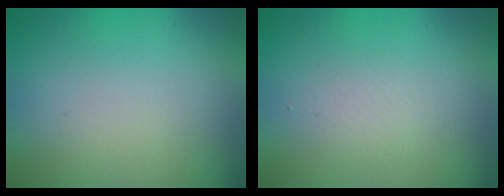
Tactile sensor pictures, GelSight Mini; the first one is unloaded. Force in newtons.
{"total": 1.1, "press": 1.1, "slide": 0.1}